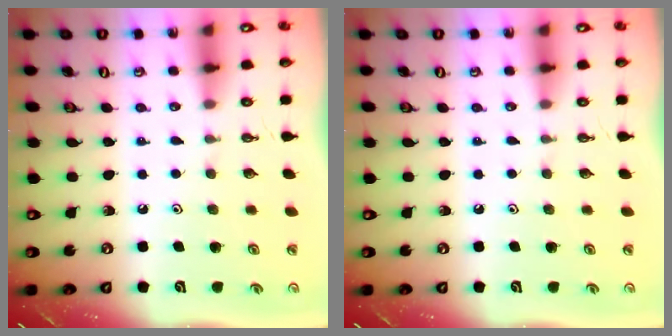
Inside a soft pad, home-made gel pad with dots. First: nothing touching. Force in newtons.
{"total": 0.0}